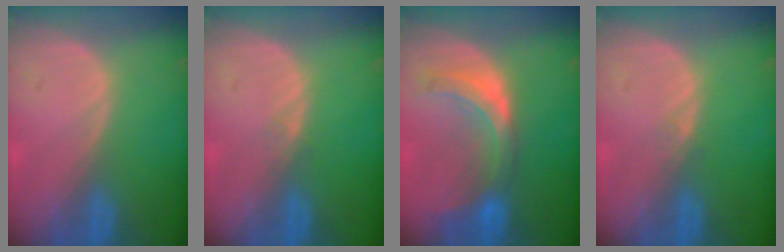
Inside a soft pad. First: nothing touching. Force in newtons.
{"total": 0.7, "press": 0.7, "slide": 0.1}
{"total": 7.4, "press": 6.8, "slide": 2.9}
{"total": 0.7, "press": 0.7, "slide": 0.1}